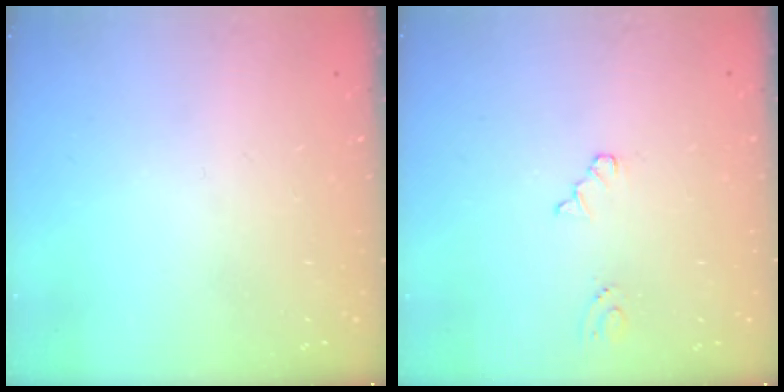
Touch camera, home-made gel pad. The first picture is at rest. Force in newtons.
{"total": 3.4, "press": 3.4, "slide": 0.5}